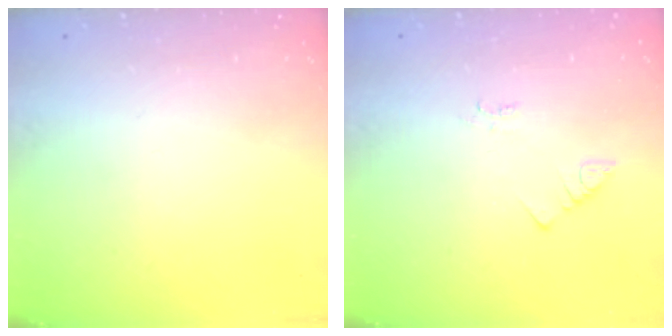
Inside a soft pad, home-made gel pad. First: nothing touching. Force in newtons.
{"total": 2.2, "press": 2.2, "slide": 0.6}